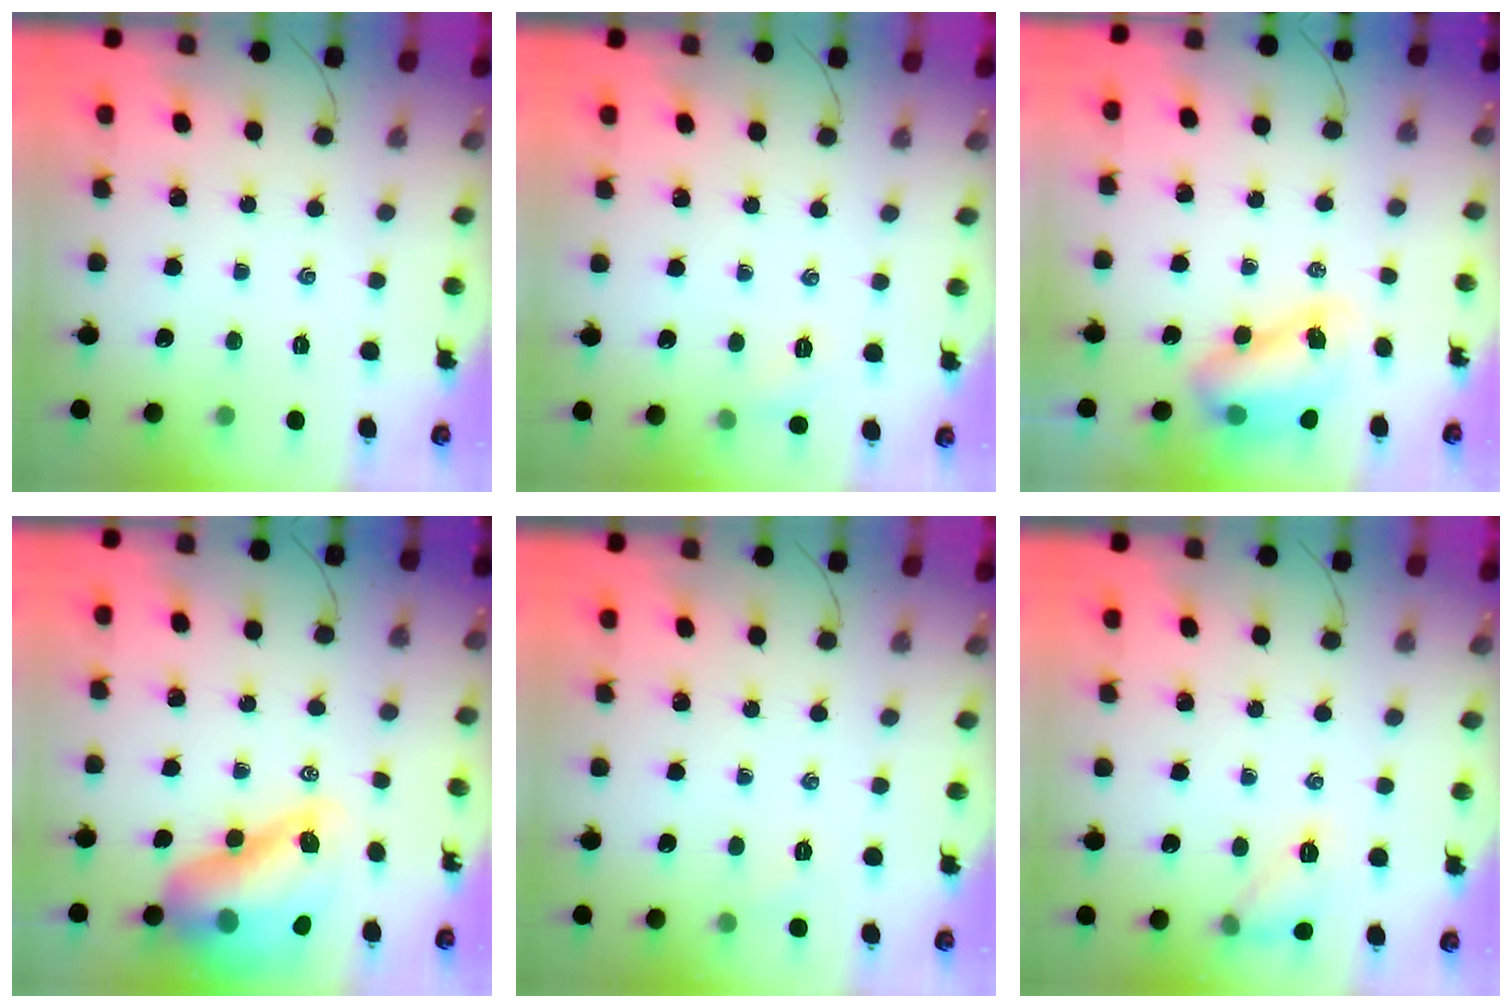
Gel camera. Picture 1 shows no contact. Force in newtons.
{"total": 4.4, "press": 4.2, "slide": 1.4}
{"total": 8.2, "press": 8.0, "slide": 2.0}
{"total": 15.1, "press": 14.5, "slide": 4.1}
{"total": 3.6, "press": 3.5, "slide": 1.1}
{"total": 8.6, "press": 8.5, "slide": 0.8}